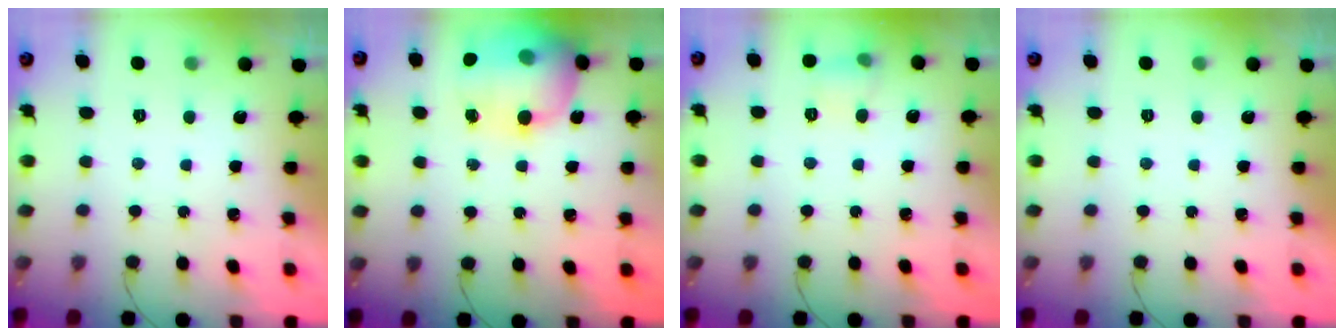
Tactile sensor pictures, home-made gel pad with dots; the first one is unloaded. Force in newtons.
{"total": 18.4, "press": 18.1, "slide": 3.4}
{"total": 6.1, "press": 5.9, "slide": 1.5}
{"total": 0.0}